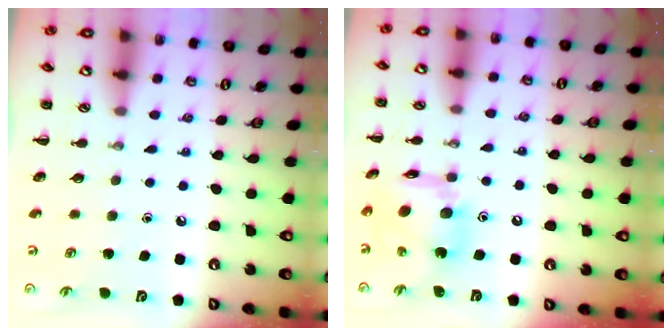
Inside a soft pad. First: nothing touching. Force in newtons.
{"total": 14.1, "press": 14.1, "slide": 1.1}